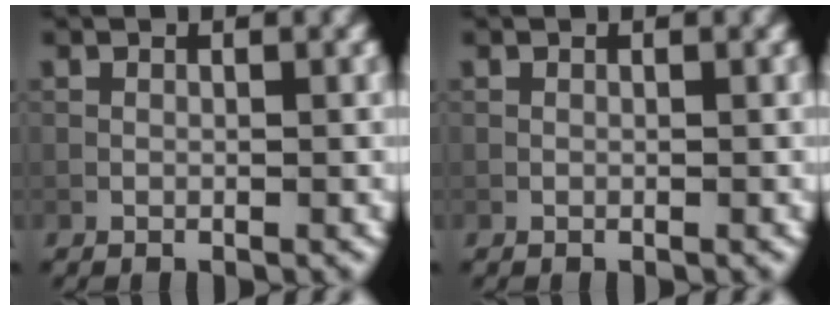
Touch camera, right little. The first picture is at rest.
{"total": 0.0}